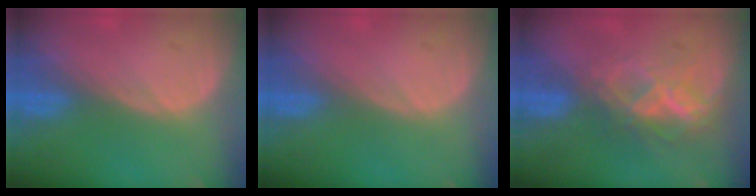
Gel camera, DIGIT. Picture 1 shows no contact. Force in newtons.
{"total": 0.0}
{"total": 7.1, "press": 6.2, "slide": 3.6}